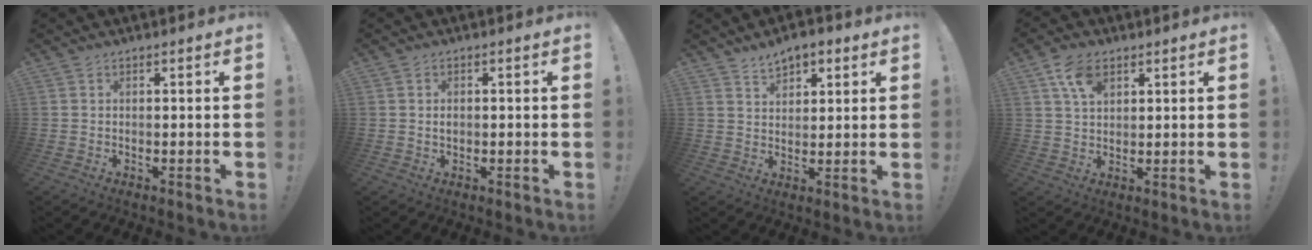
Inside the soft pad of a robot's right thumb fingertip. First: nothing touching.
{"total": 1.1, "force": [0.1, 1.0, 0.5], "torque": [-0.011, 0.004, 0.003]}
{"total": 6.1, "force": [4.0, 3.7, 2.6], "torque": [-0.036, -0.014, 0.073]}
{"total": 7.6, "force": [3.9, 4.6, 4.7], "torque": [-0.075, -0.010, 0.073]}